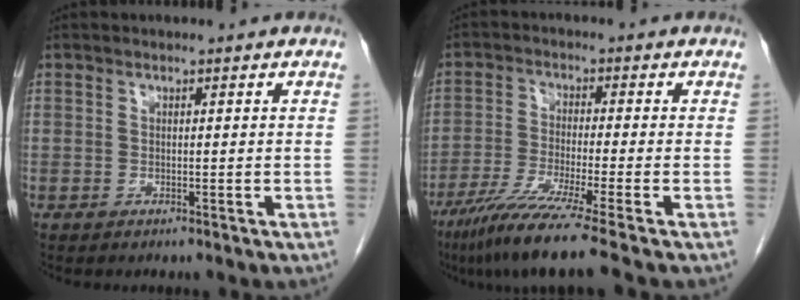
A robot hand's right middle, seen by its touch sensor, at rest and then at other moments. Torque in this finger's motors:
{"motor_torque": [1.22, -0.92, 0.36, 0.10]}